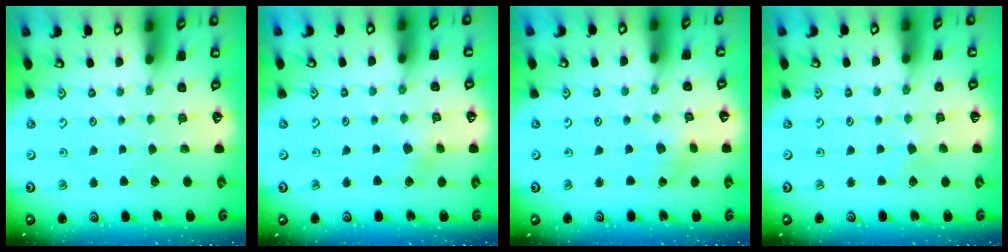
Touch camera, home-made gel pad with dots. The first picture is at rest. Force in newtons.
{"total": 4.8, "press": 4.8, "slide": 0.4}
{"total": 1.6, "press": 1.6, "slide": 0.2}
{"total": 2.9, "press": 2.9, "slide": 0.3}